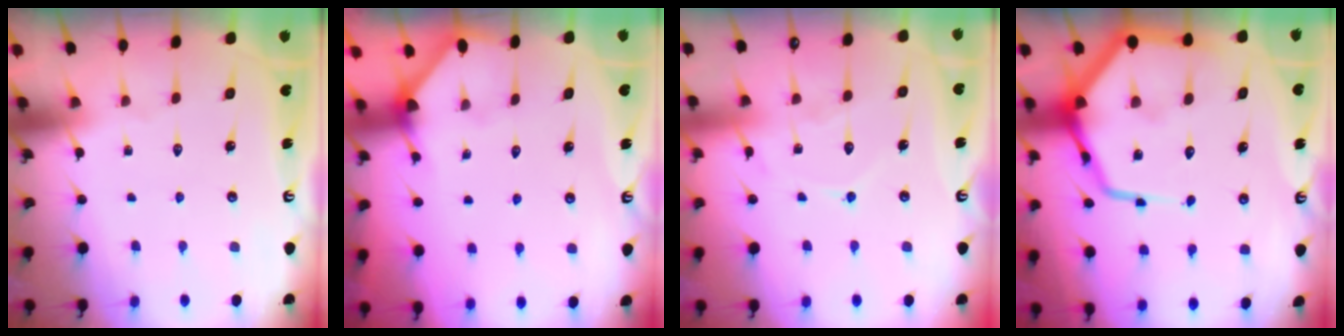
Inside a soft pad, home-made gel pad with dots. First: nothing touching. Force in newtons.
{"total": 2.7, "press": 2.7, "slide": 0.2}
{"total": 8.1, "press": 8.0, "slide": 0.8}
{"total": 14.9, "press": 14.8, "slide": 1.6}